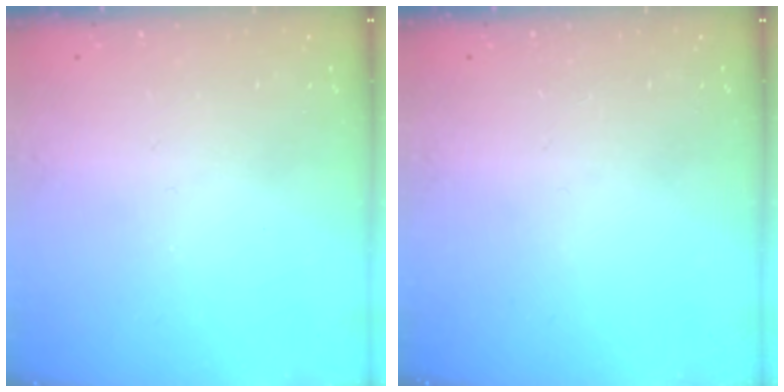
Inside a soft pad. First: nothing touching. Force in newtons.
{"total": 0.0}